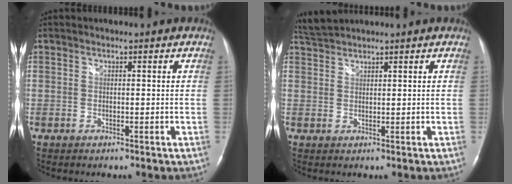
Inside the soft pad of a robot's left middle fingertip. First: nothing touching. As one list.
[{"total": 2.8, "force": [2.8, -0.2, 0.2], "torque": [-0.017, 0.016, 0.064]}]